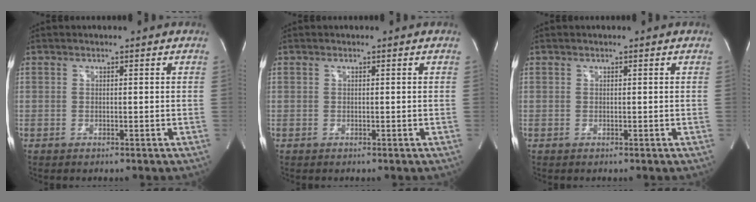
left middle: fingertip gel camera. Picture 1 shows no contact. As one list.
[{"total": 0.0}, {"total": 0.0}]